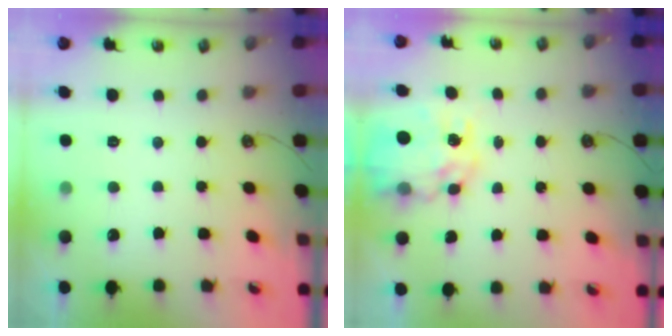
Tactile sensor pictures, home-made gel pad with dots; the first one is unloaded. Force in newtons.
{"total": 10.3, "press": 10.3, "slide": 1.0}